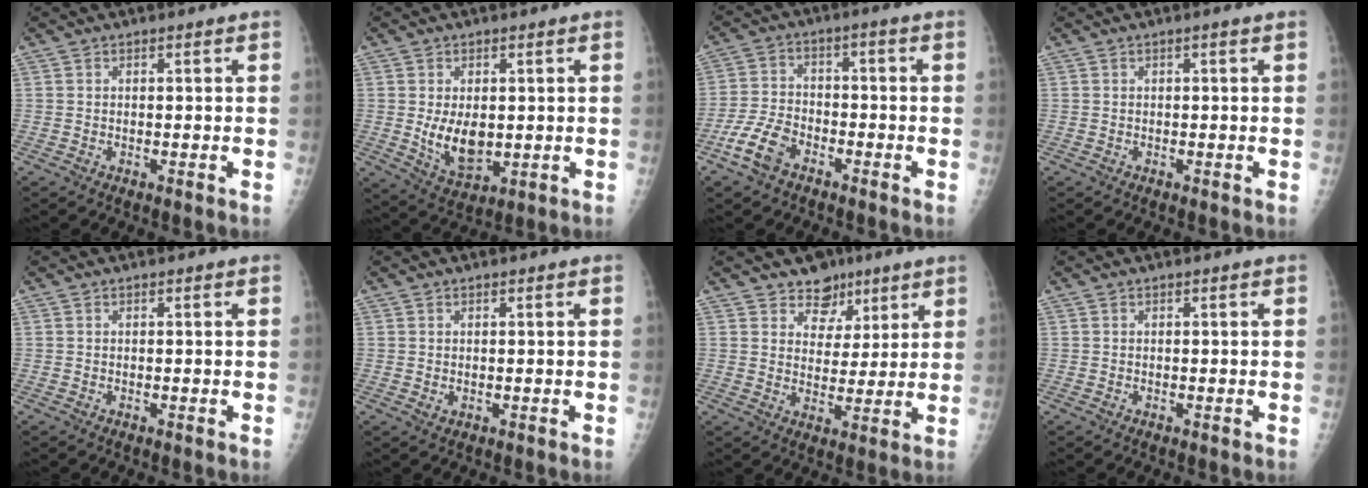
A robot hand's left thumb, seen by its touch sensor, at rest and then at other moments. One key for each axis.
{"total": 8.5, "fx": 0.0, "fy": 5.4, "fz": 6.5, "tx": -0.088, "ty": -0.017, "tz": 0.016}
{"total": 8.2, "fx": -4.8, "fy": 4.8, "fz": 4.7, "tx": -0.097, "ty": 0.021, "tz": -0.094}
{"total": 0.0}
{"total": 0.0}
{"total": 1.4, "fx": 0.3, "fy": 1.2, "fz": 0.7, "tx": -0.011, "ty": -0.003, "tz": 0.006}
{"total": 7.6, "fx": 5.2, "fy": 5.4, "fz": 1.0, "tx": 0.021, "ty": -0.029, "tz": 0.082}
{"total": 0.0}